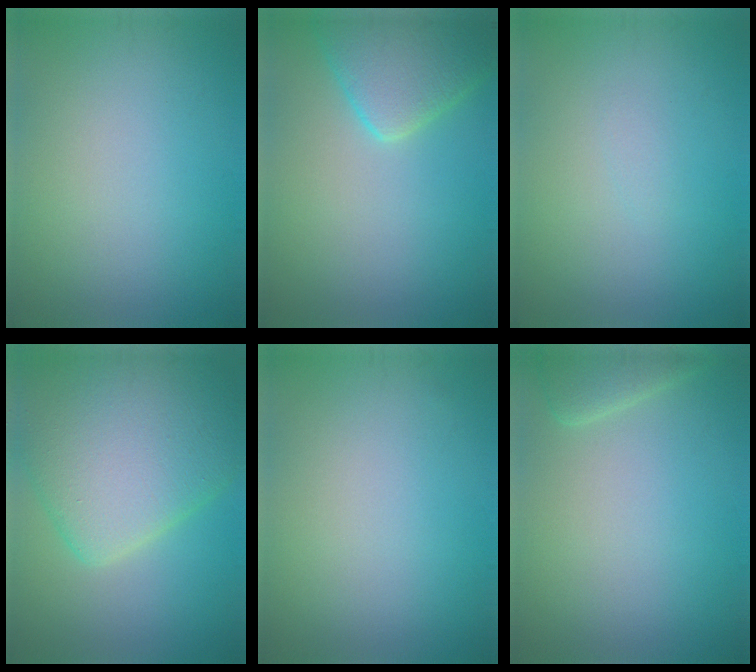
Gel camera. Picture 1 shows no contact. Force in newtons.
{"total": 5.2, "press": 5.2, "slide": 0.4}
{"total": 0.5, "press": 0.5, "slide": 0.1}
{"total": 9.9, "press": 9.9, "slide": 0.5}
{"total": 0.0}
{"total": 2.2, "press": 2.2, "slide": 0.2}